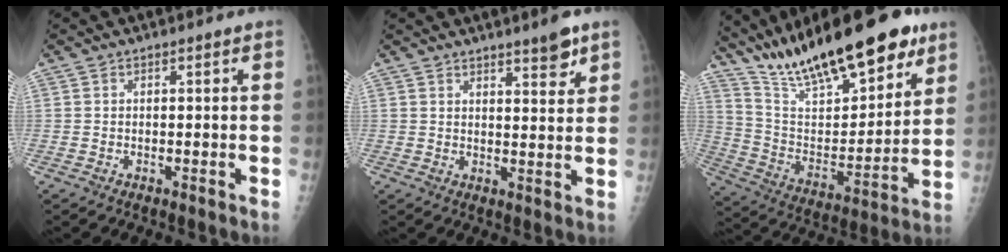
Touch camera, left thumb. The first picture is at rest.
{"total": 2.3, "force": [1.8, 0.4, 1.4], "torque": [-0.015, -0.012, 0.027]}
{"total": 27.2, "force": [19.6, 8.7, 16.7], "torque": [-0.239, -0.063, 0.330]}